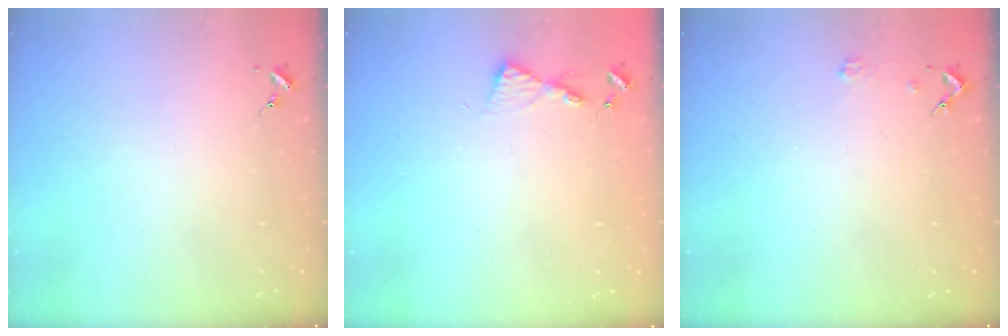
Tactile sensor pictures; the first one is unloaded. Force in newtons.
{"total": 5.3, "press": 5.3, "slide": 0.5}
{"total": 2.3, "press": 2.3, "slide": 0.2}